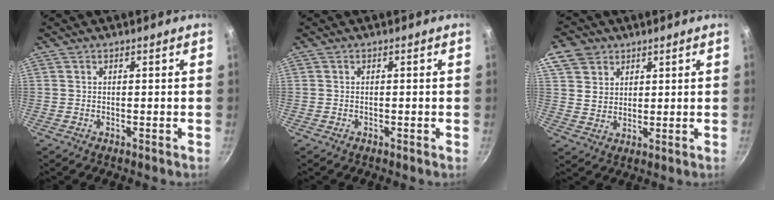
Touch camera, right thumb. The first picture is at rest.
{"total": 0.0}
{"total": 7.5, "force": [3.9, 6.0, 2.4], "torque": [-0.013, -0.007, 0.069]}